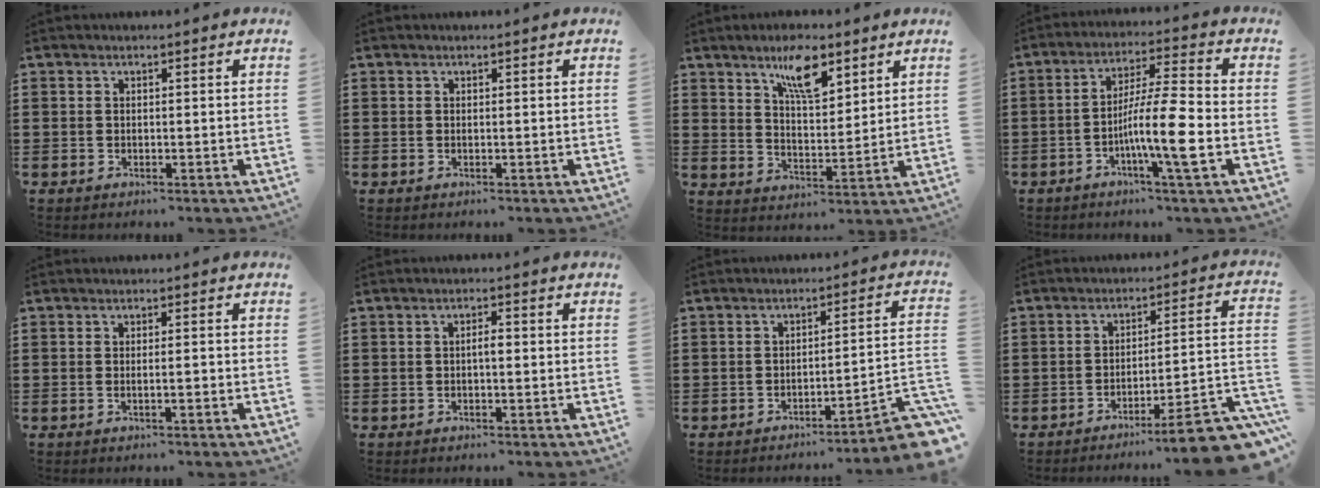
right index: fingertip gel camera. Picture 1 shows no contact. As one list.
[{"total": 0.0}, {"total": 8.0, "force": [5.3, 2.5, 5.5], "torque": [-0.096, -0.011, 0.088]}, {"total": 10.3, "force": [-2.9, 0.8, 9.8], "torque": [-0.182, -0.007, -0.056]}, {"total": 1.2, "force": [-0.4, 0.0, 1.2], "torque": [-0.020, -0.003, -0.007]}, {"total": 1.7, "force": [-0.2, 0.5, 1.6], "torque": [-0.031, 0.002, -0.005]}, {"total": 5.3, "force": [-3.8, 0.4, 3.8], "torque": [-0.055, -0.021, -0.075]}, {"total": 8.7, "force": [-6.4, 0.5, 5.9], "torque": [-0.089, -0.002, -0.120]}]